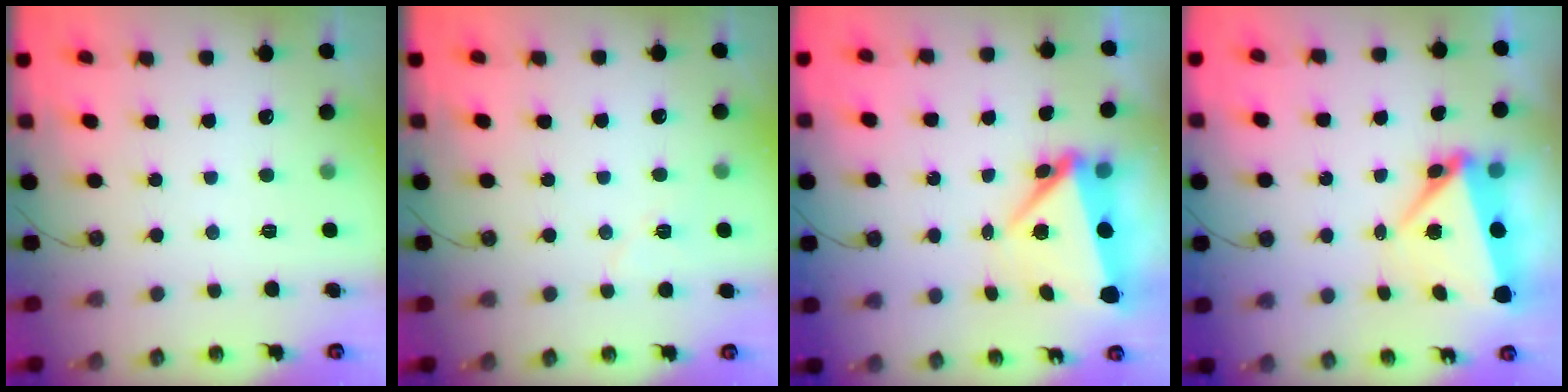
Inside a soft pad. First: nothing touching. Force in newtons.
{"total": 6.0, "press": 6.0, "slide": 0.7}
{"total": 6.3, "press": 6.2, "slide": 0.7}
{"total": 7.3, "press": 7.2, "slide": 0.7}